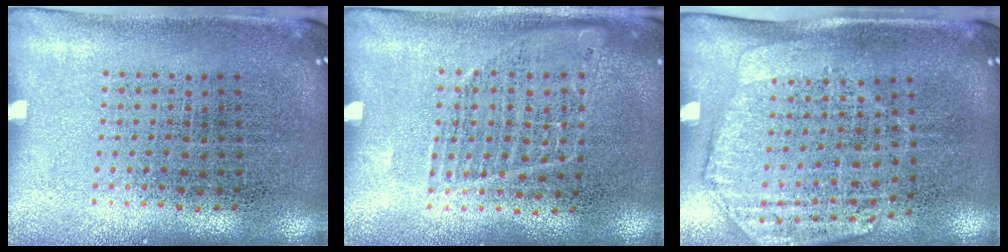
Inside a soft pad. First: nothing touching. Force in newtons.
{"total": 0.9, "press": 0.9, "slide": 0.3}
{"total": 1.8, "press": 1.5, "slide": 1.0}